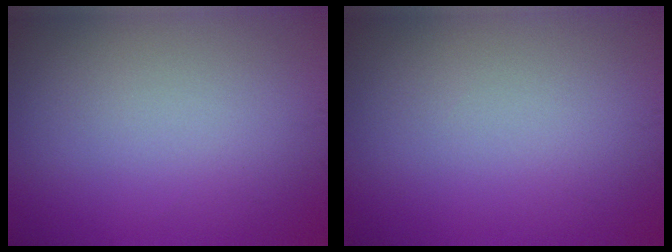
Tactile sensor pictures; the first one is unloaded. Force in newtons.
{"total": 0.0}